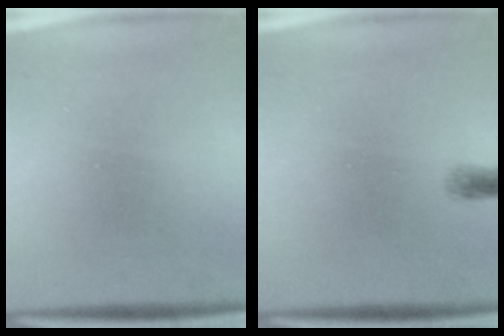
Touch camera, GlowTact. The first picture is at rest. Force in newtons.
{"total": 0.6}